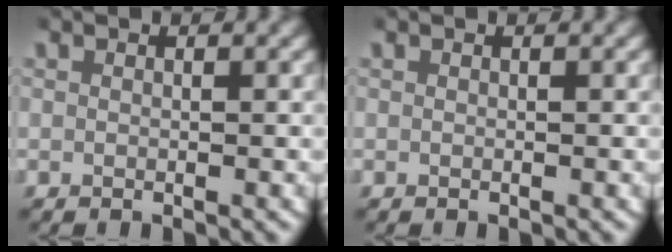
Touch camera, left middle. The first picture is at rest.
{"total": 0.0}